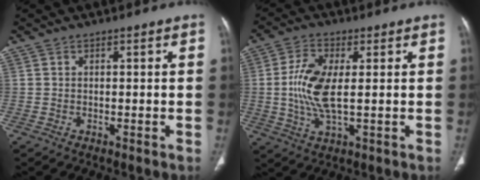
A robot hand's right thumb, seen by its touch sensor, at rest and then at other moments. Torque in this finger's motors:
{"motor_torque": [-0.51, 0.89, 0.84, 0.51, 0.18]}